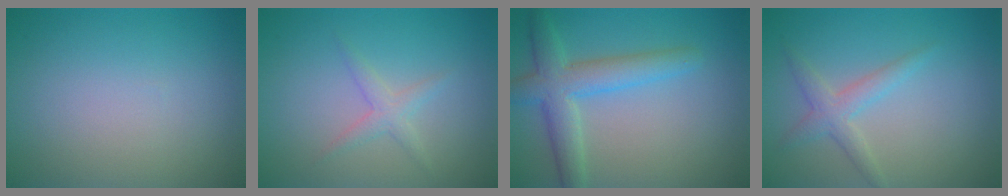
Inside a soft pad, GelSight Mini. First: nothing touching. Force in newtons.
{"total": 1.6, "press": 1.6, "slide": 0.1}
{"total": 4.7, "press": 4.7, "slide": 0.3}
{"total": 2.3, "press": 2.2, "slide": 0.1}